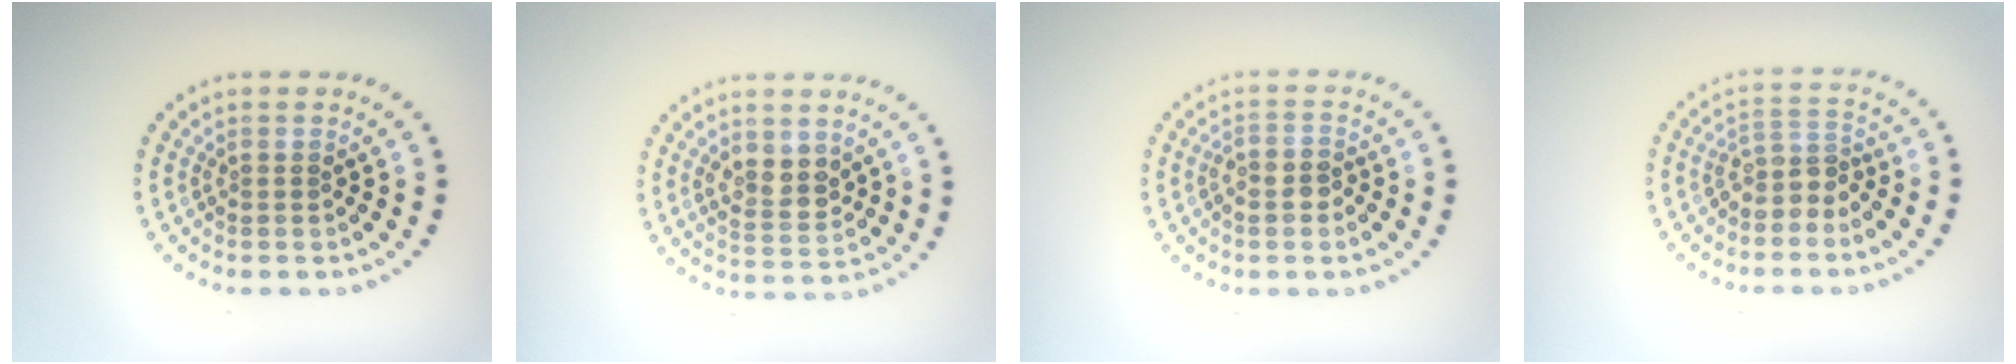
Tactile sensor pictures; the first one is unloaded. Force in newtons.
{"total": 2.6, "press": 2.5, "slide": 0.7}
{"total": 1.7, "press": 1.5, "slide": 0.8}
{"total": 2.7, "press": 2.1, "slide": 1.7}